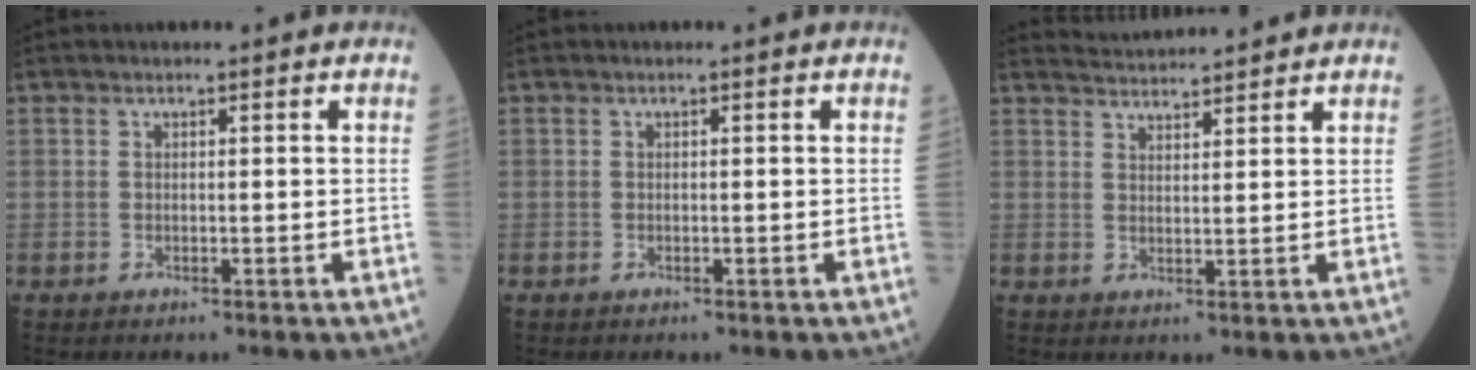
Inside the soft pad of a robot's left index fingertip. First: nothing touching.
{"total": 0.0}
{"total": 5.2, "force": [5.1, -0.1, 0.3], "torque": [-0.017, 0.027, 0.084]}